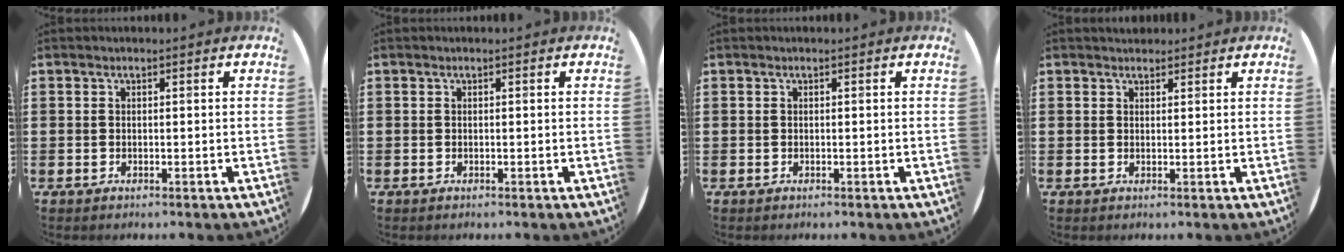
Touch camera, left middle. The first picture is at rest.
{"total": 0.0}
{"total": 0.0}
{"total": 1.2, "force": [1.1, 0.3, 0.0], "torque": [0.008, 0.001, 0.020]}